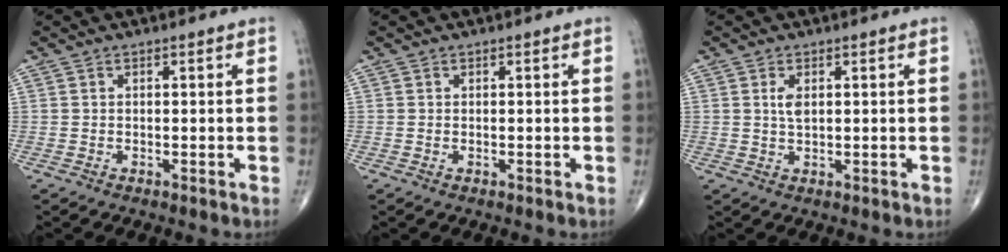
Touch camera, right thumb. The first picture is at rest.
{"total": 0.0}
{"total": 2.4, "force": [0.7, 1.2, 2.0], "torque": [-0.035, -0.003, 0.013]}